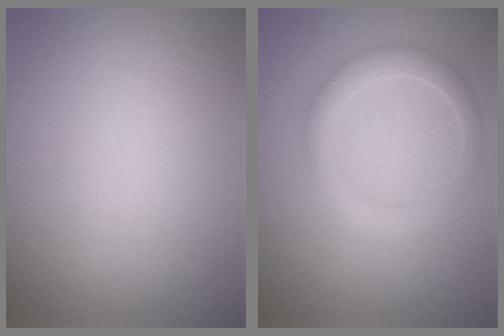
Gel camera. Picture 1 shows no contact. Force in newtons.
{"total": 2.3, "press": 2.3, "slide": 0.1}